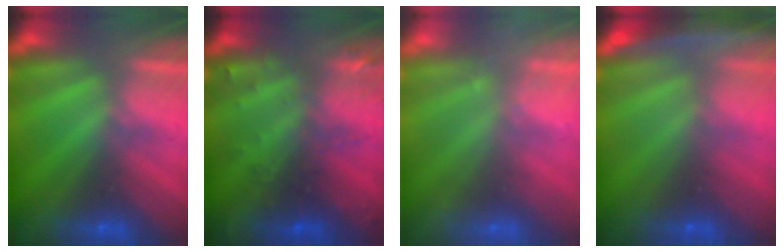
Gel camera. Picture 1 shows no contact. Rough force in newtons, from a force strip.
{"total": 2.9}
{"total": 2.4}
{"total": 8.5}